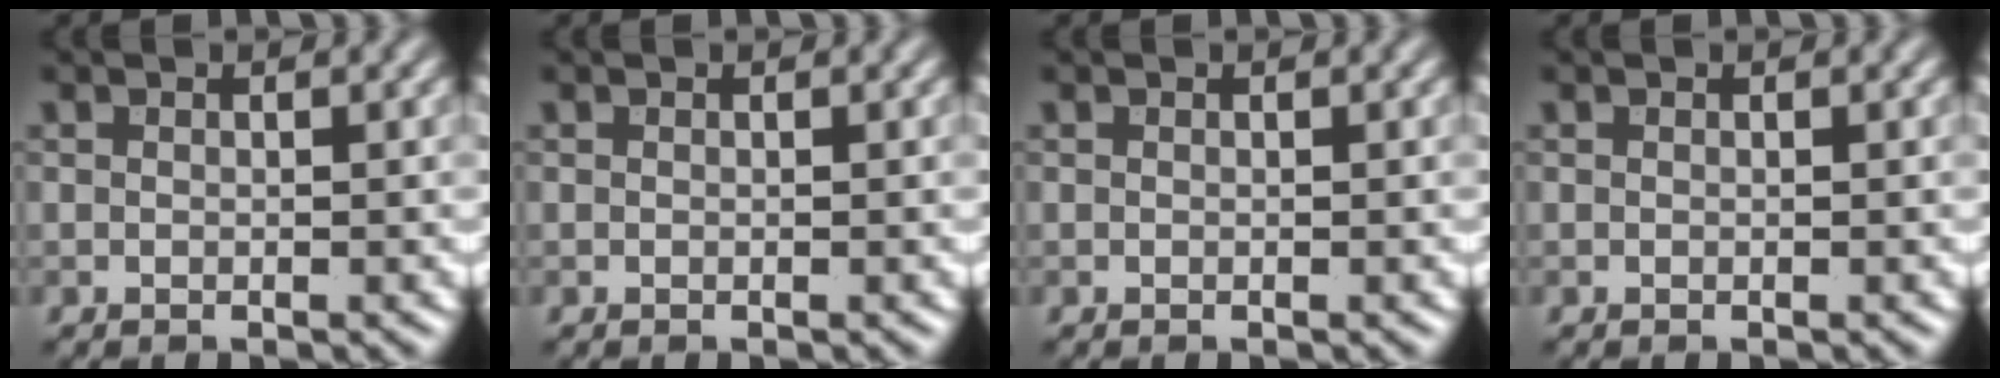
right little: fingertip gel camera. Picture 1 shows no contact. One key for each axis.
{"total": 0.0}
{"total": 0.0}
{"total": 0.0}